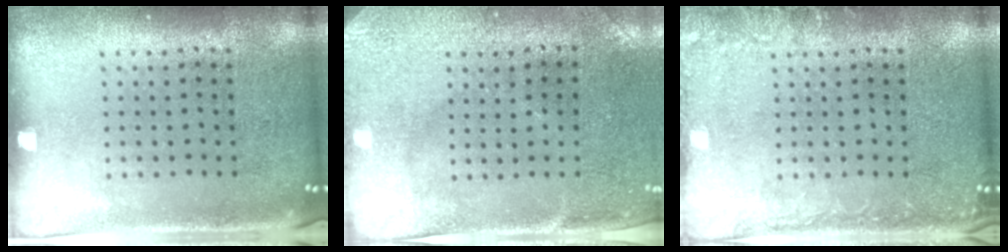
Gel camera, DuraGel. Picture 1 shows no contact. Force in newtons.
{"total": 3.0, "press": 2.4, "slide": 1.8}
{"total": 2.2, "press": 2.1, "slide": 0.2}